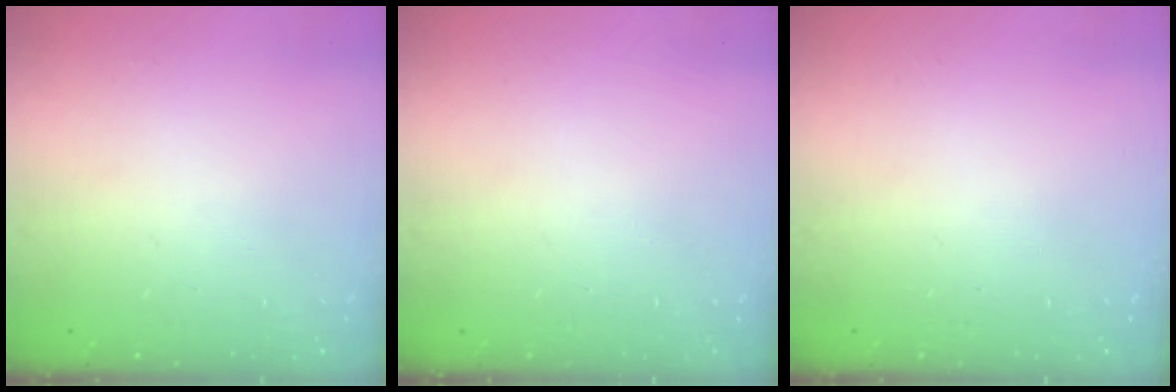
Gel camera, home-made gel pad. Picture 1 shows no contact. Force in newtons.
{"total": 0.0}
{"total": 0.0}